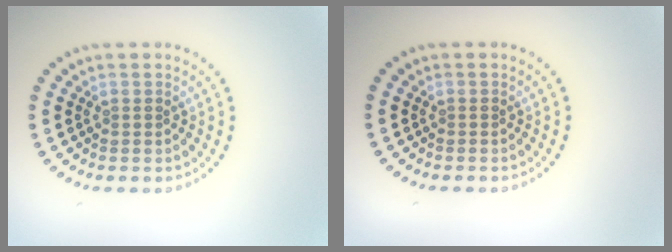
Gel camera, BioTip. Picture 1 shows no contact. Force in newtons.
{"total": 0.0}